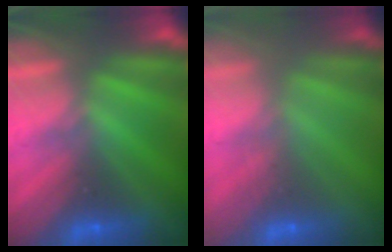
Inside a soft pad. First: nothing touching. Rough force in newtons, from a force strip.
{"total": 2.9}